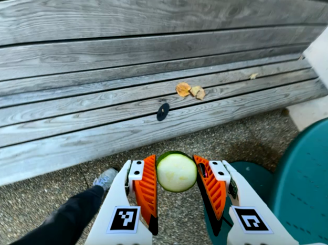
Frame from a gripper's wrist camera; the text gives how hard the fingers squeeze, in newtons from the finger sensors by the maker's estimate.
{"total": 7.4, "left": 7.0, "right": 7.8}